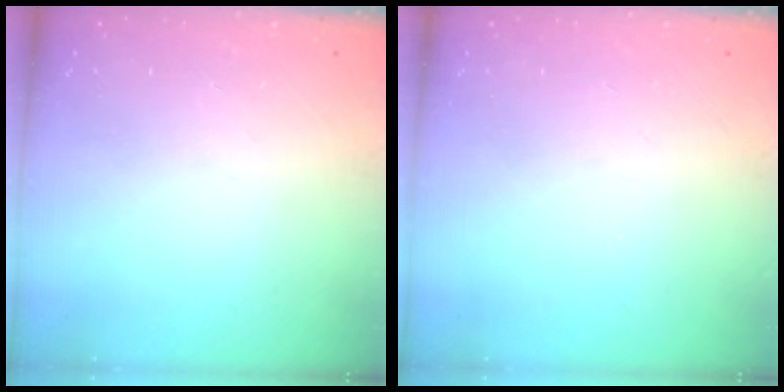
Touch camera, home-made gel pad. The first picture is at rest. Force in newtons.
{"total": 0.0}